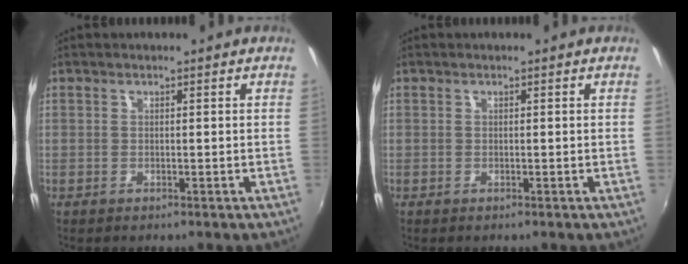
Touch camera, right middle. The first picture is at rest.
{"total": 0.0}